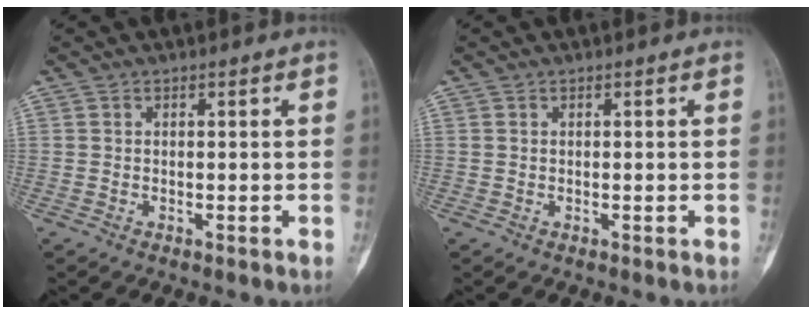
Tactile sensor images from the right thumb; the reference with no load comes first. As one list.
[{"total": 0.0}]